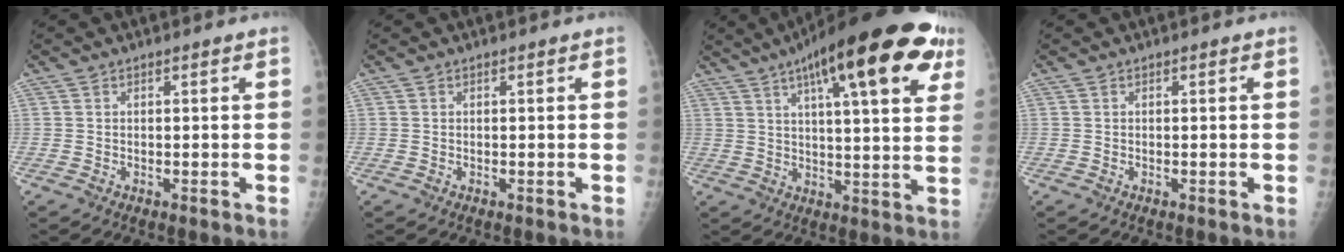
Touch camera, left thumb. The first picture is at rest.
{"total": 0.0}
{"total": 23.7, "force": [12.3, 5.9, 19.4], "torque": [-0.271, -0.008, 0.171]}
{"total": 0.0}